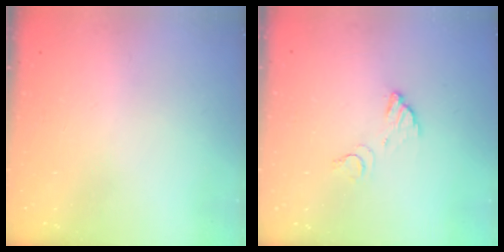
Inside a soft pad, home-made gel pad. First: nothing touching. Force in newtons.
{"total": 3.8, "press": 3.8, "slide": 0.2}